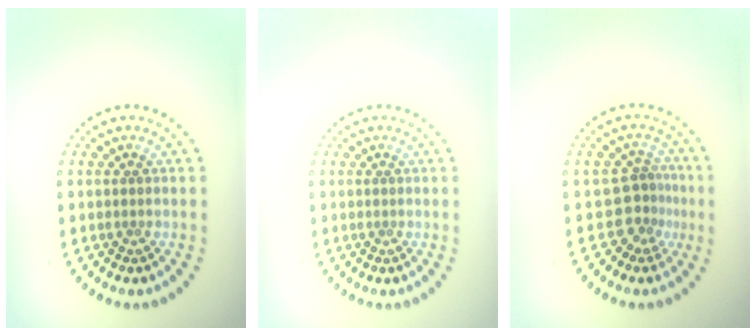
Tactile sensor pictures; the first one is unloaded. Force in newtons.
{"total": 0.0}
{"total": 2.8, "press": 1.8, "slide": 2.1}